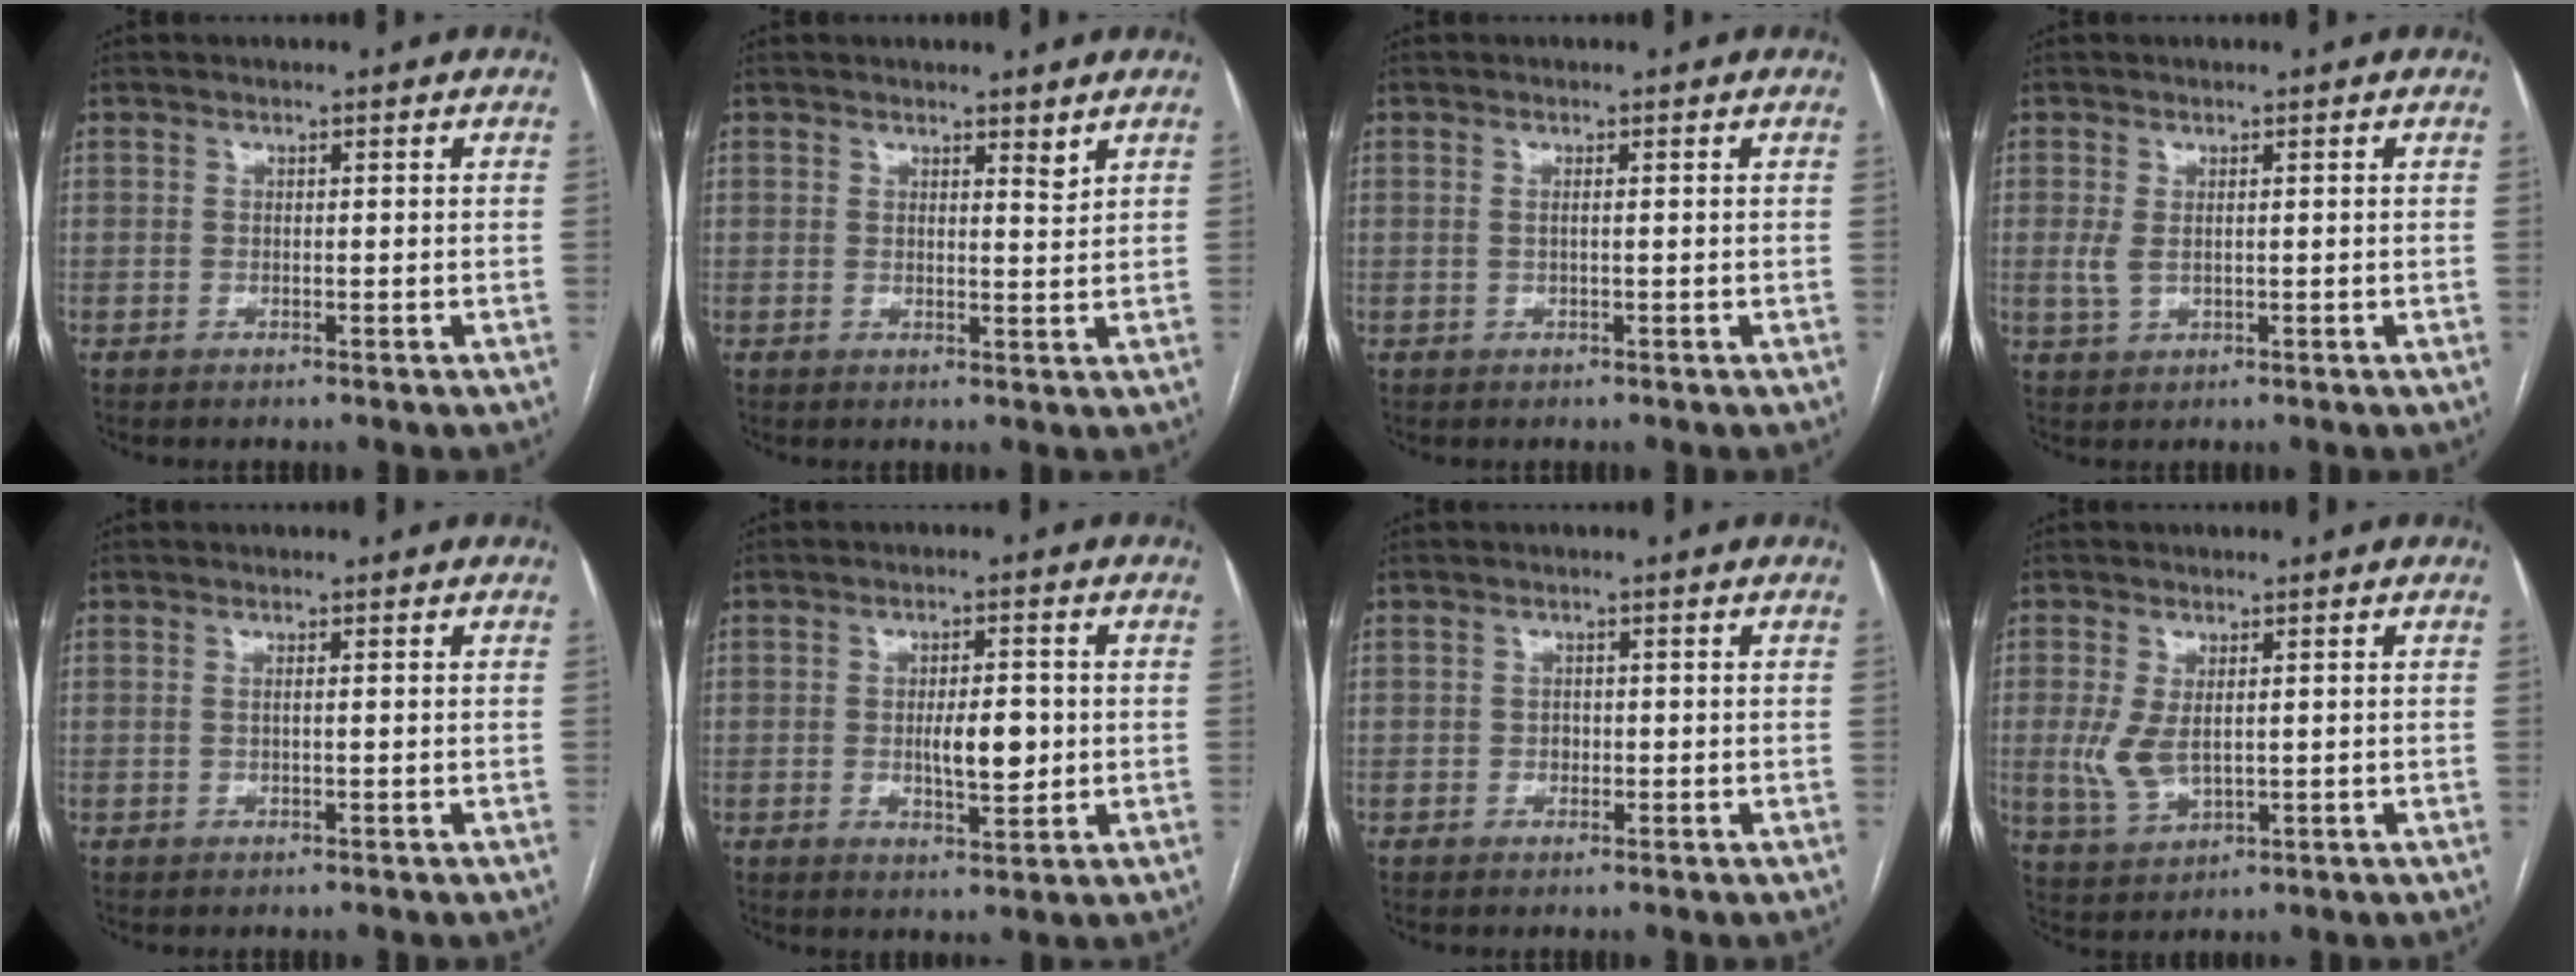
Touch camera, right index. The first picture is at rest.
{"total": 1.1, "force": [0.9, 0.2, 0.6], "torque": [-0.010, -0.004, 0.014]}
{"total": 0.7, "force": [0.1, -0.1, 0.7], "torque": [-0.015, 0.000, 0.001]}
{"total": 2.2, "force": [0.2, 1.2, 1.9], "torque": [-0.044, 0.000, 0.011]}
{"total": 0.6, "force": [0.1, -0.1, 0.6], "torque": [-0.011, 0.000, 0.001]}
{"total": 5.7, "force": [-0.4, 1.9, 5.3], "torque": [-0.086, -0.003, -0.002]}
{"total": 1.0, "force": [-0.2, 0.8, 0.5], "torque": [-0.006, 0.003, -0.003]}
{"total": 5.5, "force": [0.3, 2.7, 4.7], "torque": [-0.109, -0.004, 0.016]}